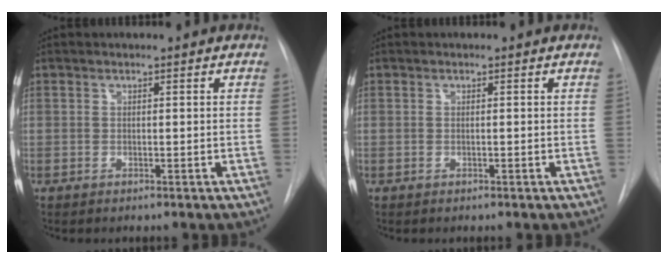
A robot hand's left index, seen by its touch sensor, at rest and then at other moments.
{"total": 0.0}